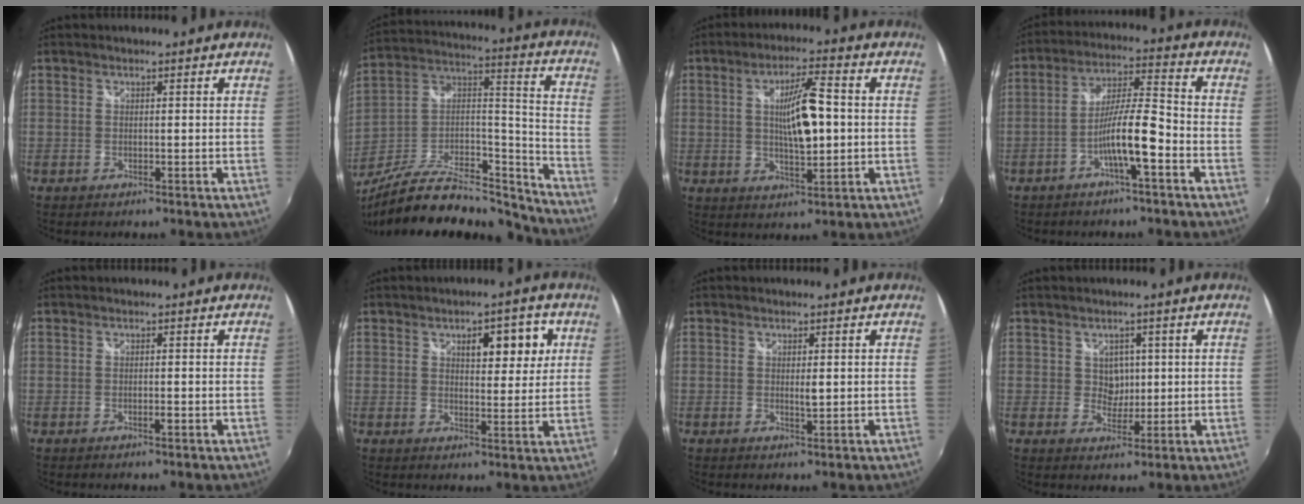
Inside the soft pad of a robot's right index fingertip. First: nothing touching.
{"total": 24.3, "force": [-19.9, 7.0, 12.0], "torque": [-0.203, 0.013, -0.323]}
{"total": 9.4, "force": [0.4, 2.7, 9.0], "torque": [-0.150, 0.004, 0.011]}
{"total": 8.4, "force": [-4.2, 0.5, 7.3], "torque": [-0.143, 0.011, -0.073]}
{"total": 0.8, "force": [-0.5, 0.2, 0.6], "torque": [-0.011, 0.002, -0.009]}
{"total": 7.5, "force": [2.9, 3.3, 6.0], "torque": [-0.081, 0.014, 0.043]}
{"total": 1.3, "force": [0.1, 0.4, 1.2], "torque": [-0.021, -0.001, 0.001]}
{"total": 2.9, "force": [0.6, 2.8, 0.7], "torque": [-0.009, 0.007, 0.011]}